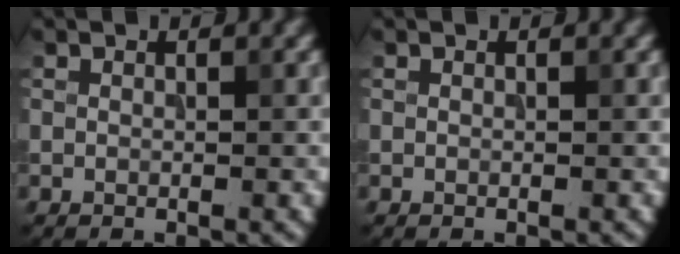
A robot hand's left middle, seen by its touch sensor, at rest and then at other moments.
{"total": 0.0}